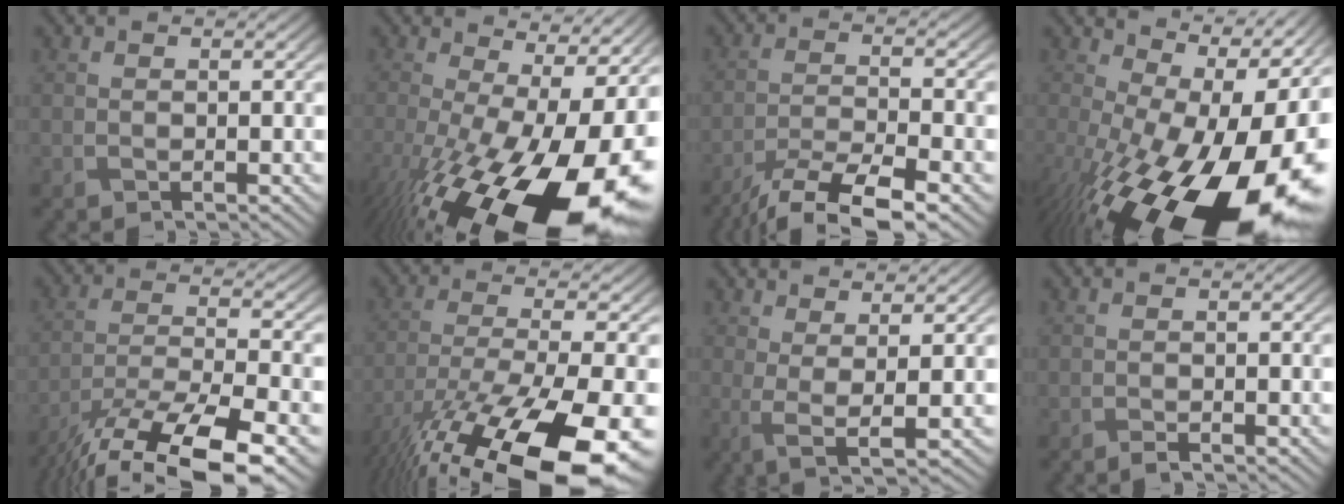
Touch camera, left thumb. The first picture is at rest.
{"total": 20.8, "force": [-5.9, 9.2, 17.7], "torque": [-0.299, -0.078, -0.061]}
{"total": 10.2, "force": [-7.8, 2.2, 6.1], "torque": [-0.110, -0.004, -0.139]}
{"total": 19.7, "force": [-4.5, 10.1, 16.3], "torque": [-0.249, -0.051, -0.052]}
{"total": 15.9, "force": [-12.1, 4.2, 9.5], "torque": [-0.193, -0.038, -0.198]}
{"total": 19.1, "force": [-12.7, 5.5, 13.1], "torque": [-0.260, -0.055, -0.199]}
{"total": 3.9, "force": [1.1, 0.9, 3.7], "torque": [-0.079, -0.005, 0.022]}
{"total": 0.7, "force": [-0.6, 0.0, 0.3], "torque": [-0.008, -0.002, -0.012]}